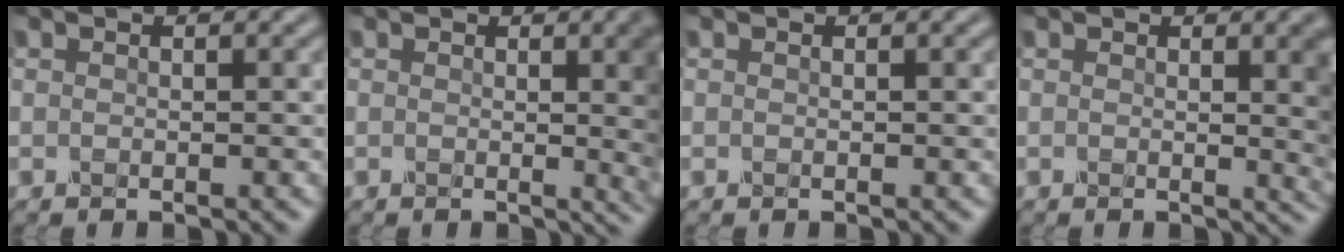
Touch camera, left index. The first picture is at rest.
{"total": 6.6, "force": [0.7, 2.2, 6.2], "torque": [-0.040, 0.002, 0.007]}
{"total": 0.0}
{"total": 4.6, "force": [0.6, 1.5, 4.3], "torque": [-0.031, 0.001, 0.008]}